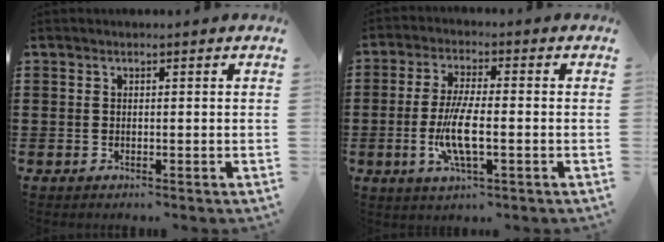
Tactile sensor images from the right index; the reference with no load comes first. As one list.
[{"total": 7.5, "force": [-1.9, 1.9, 6.9], "torque": [-0.150, -0.012, -0.040]}]